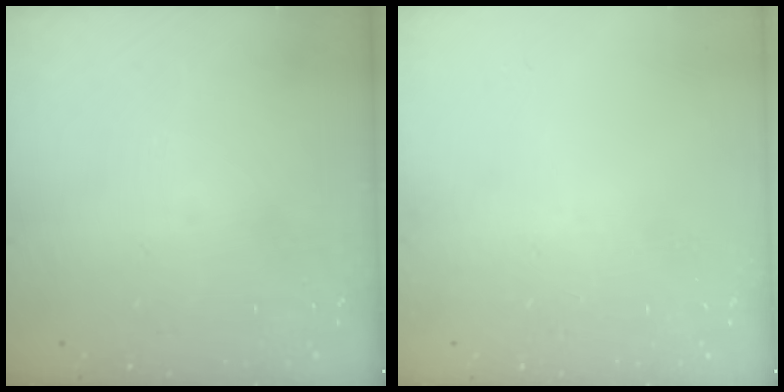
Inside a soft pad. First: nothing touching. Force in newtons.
{"total": 0.0}